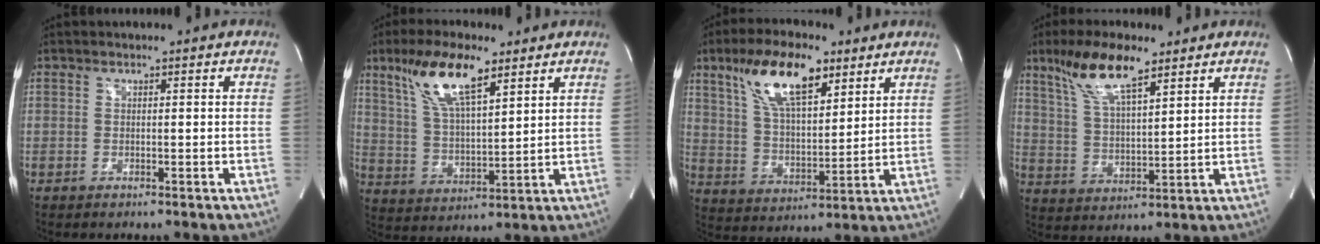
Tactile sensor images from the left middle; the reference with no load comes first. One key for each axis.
{"total": 12.0, "fx": 7.2, "fy": 3.0, "fz": 9.0, "tx": -0.179, "ty": 0.013, "tz": 0.141}
{"total": 14.1, "fx": 8.2, "fy": 4.9, "fz": 10.4, "tx": -0.195, "ty": 0.015, "tz": 0.153}
{"total": 11.0, "fx": 7.3, "fy": 2.6, "fz": 7.8, "tx": -0.157, "ty": 0.013, "tz": 0.142}